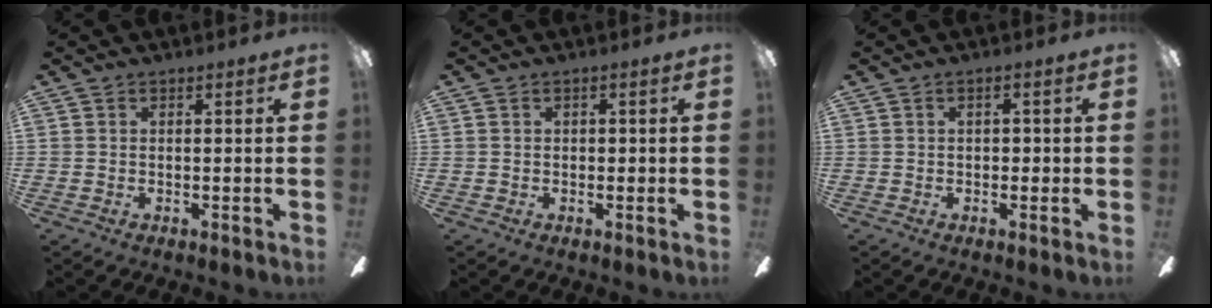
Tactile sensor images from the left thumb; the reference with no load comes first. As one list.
[{"total": 0.7, "force": [-0.1, 0.5, 0.4], "torque": [-0.007, 0.004, -0.002]}, {"total": 1.9, "force": [0.2, 1.0, 1.6], "torque": [-0.032, 0.007, 0.001]}]